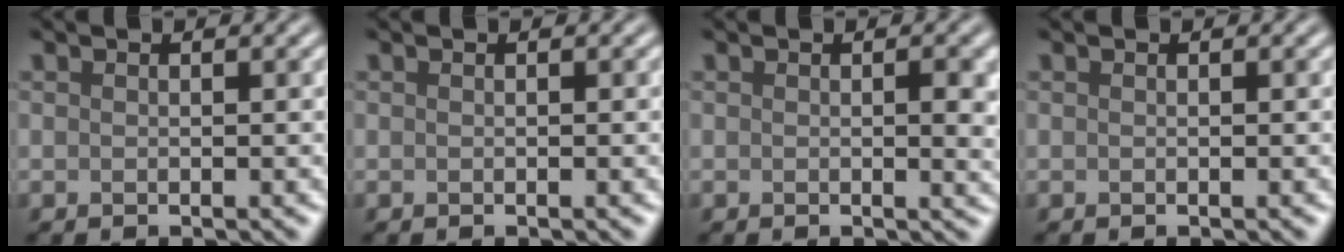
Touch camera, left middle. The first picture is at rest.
{"total": 0.0}
{"total": 2.2, "force": [0.1, 0.5, 2.2], "torque": [-0.027, -0.004, 0.001]}
{"total": 0.0}